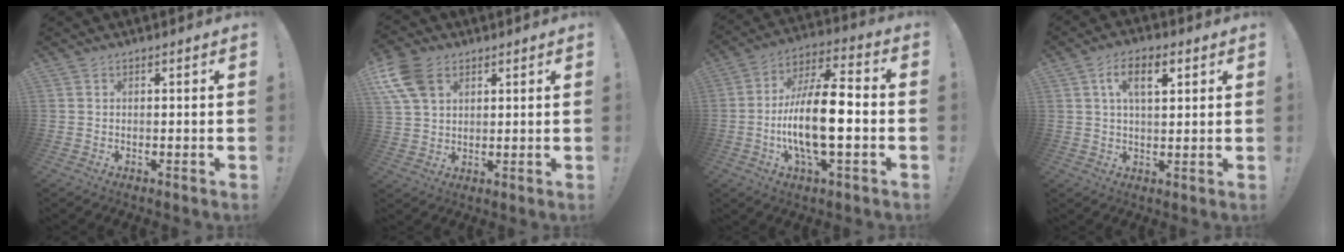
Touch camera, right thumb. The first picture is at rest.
{"total": 10.9, "force": [4.6, 7.3, 6.6], "torque": [-0.135, -0.009, 0.090]}
{"total": 17.3, "force": [-3.2, 5.6, 16.1], "torque": [-0.308, 0.008, -0.056]}
{"total": 8.2, "force": [3.0, 3.6, 6.7], "torque": [-0.102, 0.000, 0.048]}